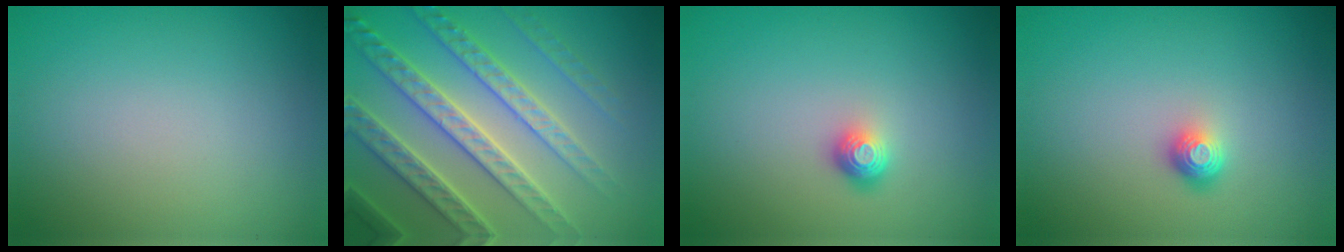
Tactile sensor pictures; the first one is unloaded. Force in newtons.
{"total": 7.0, "press": 6.8, "slide": 1.7}
{"total": 1.6, "press": 1.1, "slide": 1.2}
{"total": 1.6, "press": 1.1, "slide": 1.2}